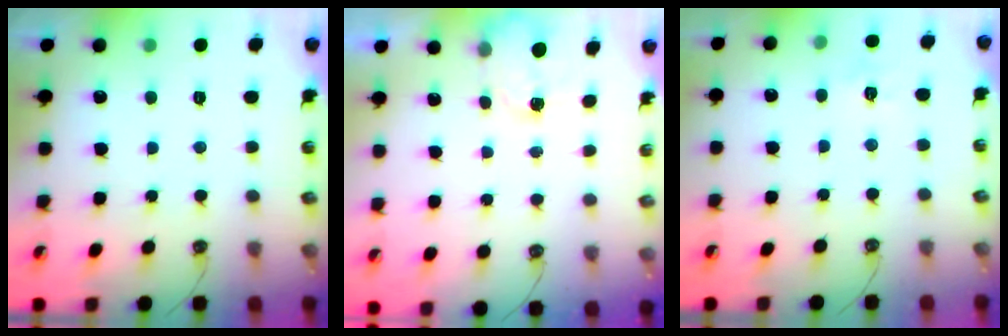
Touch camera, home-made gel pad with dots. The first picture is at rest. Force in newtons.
{"total": 2.4, "press": 2.4, "slide": 0.5}
{"total": 4.8, "press": 4.8, "slide": 0.7}